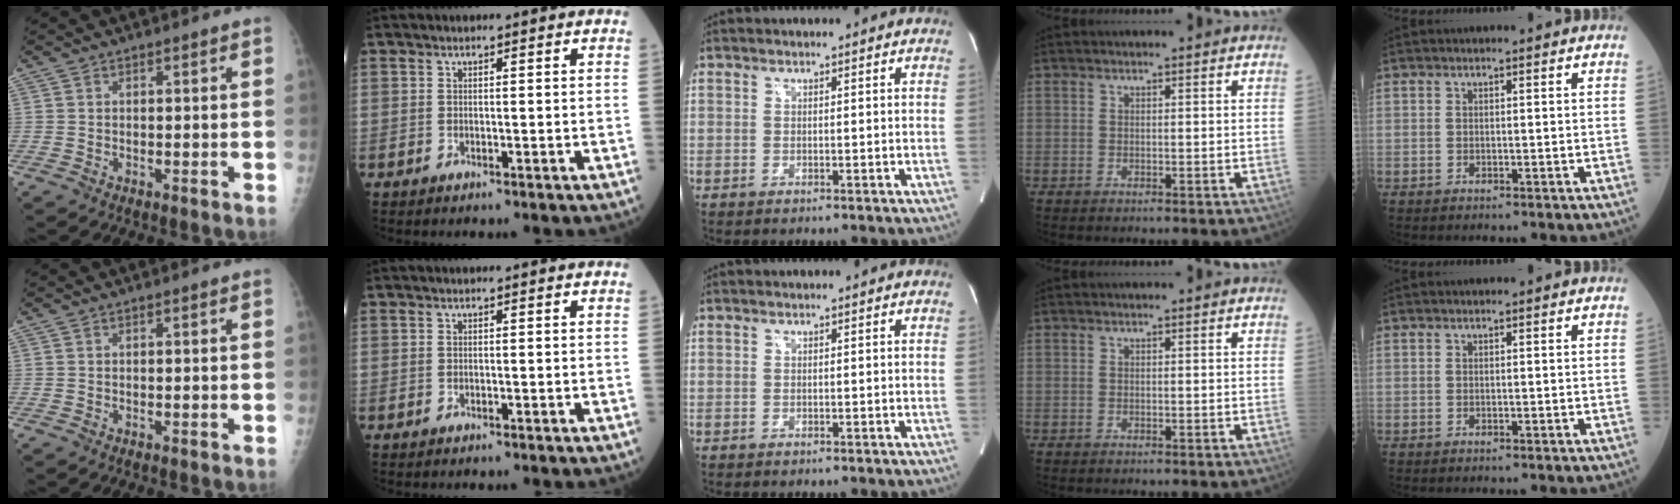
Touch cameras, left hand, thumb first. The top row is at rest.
{}